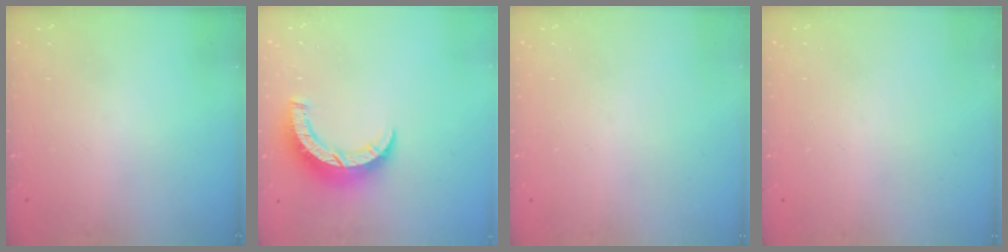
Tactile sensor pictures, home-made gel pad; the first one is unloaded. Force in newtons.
{"total": 8.0, "press": 7.9, "slide": 0.7}
{"total": 0.0}
{"total": 0.0}